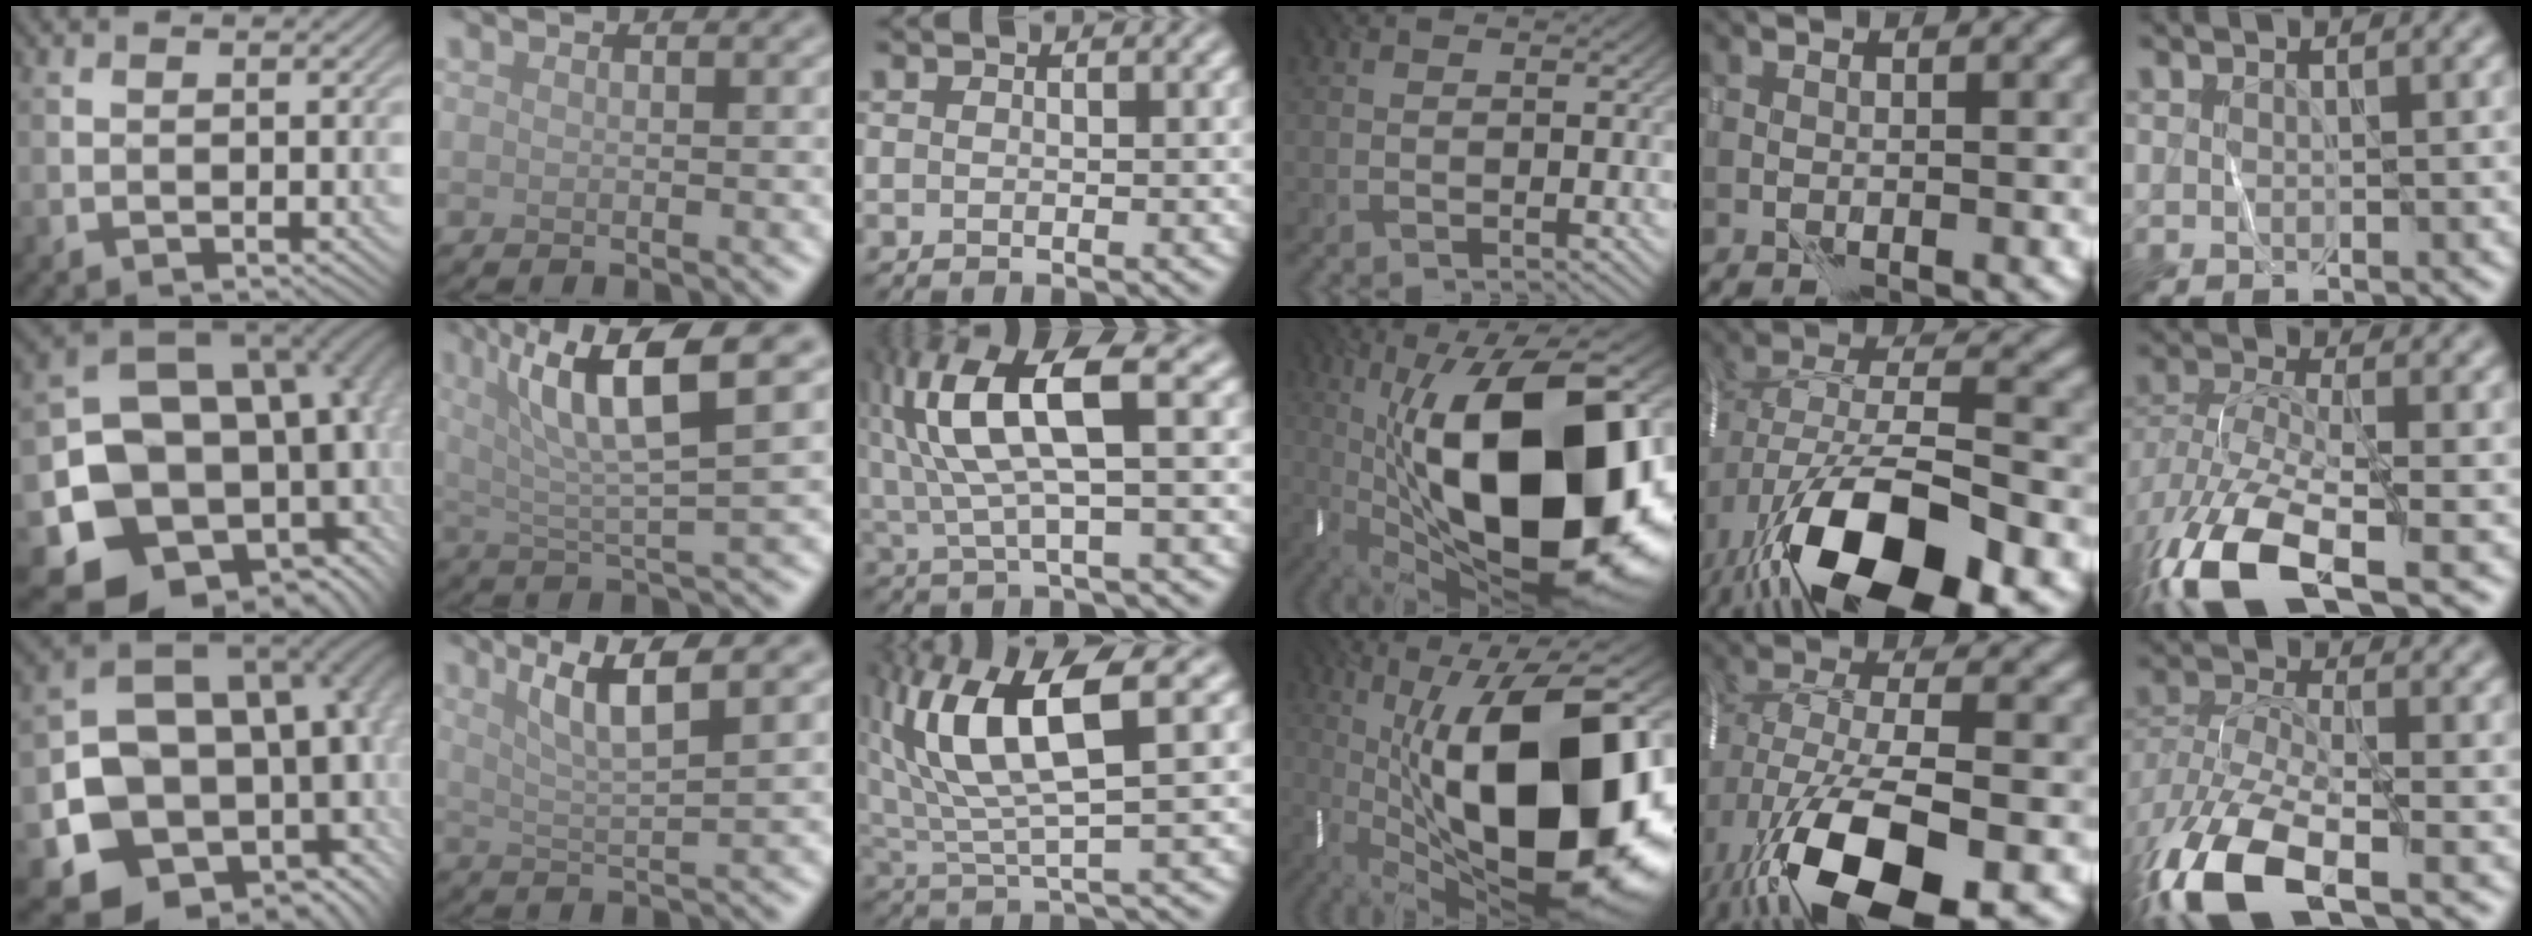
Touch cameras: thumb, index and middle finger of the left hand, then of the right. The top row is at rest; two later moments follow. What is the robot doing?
{"motion": "wrap", "object": "ribbon"}